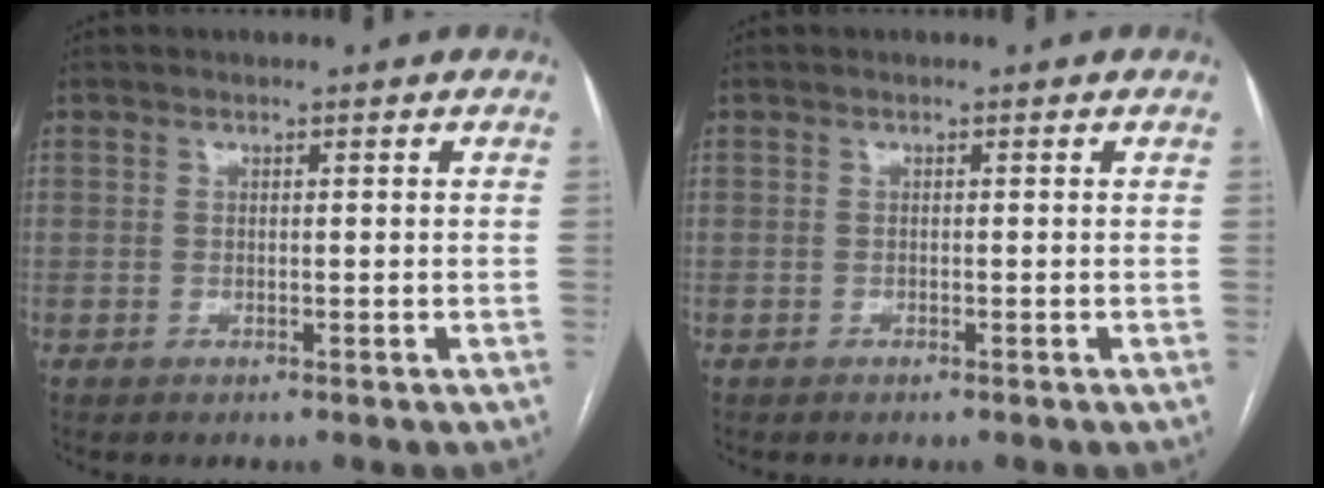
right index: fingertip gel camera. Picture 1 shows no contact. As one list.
[{"total": 0.0}]